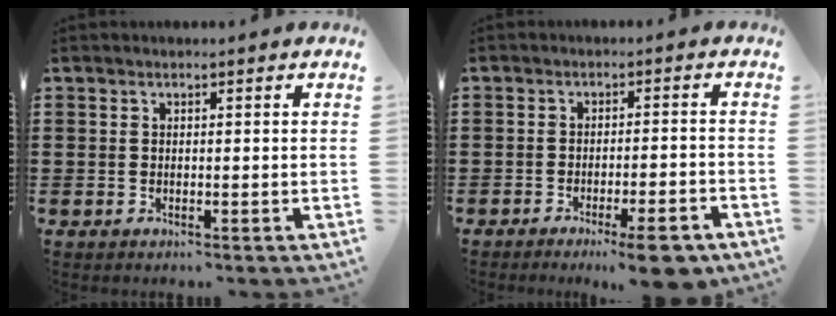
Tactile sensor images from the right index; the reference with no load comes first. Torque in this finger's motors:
{"motor_torque": [1.00, -1.12, 0.33, 0.04]}